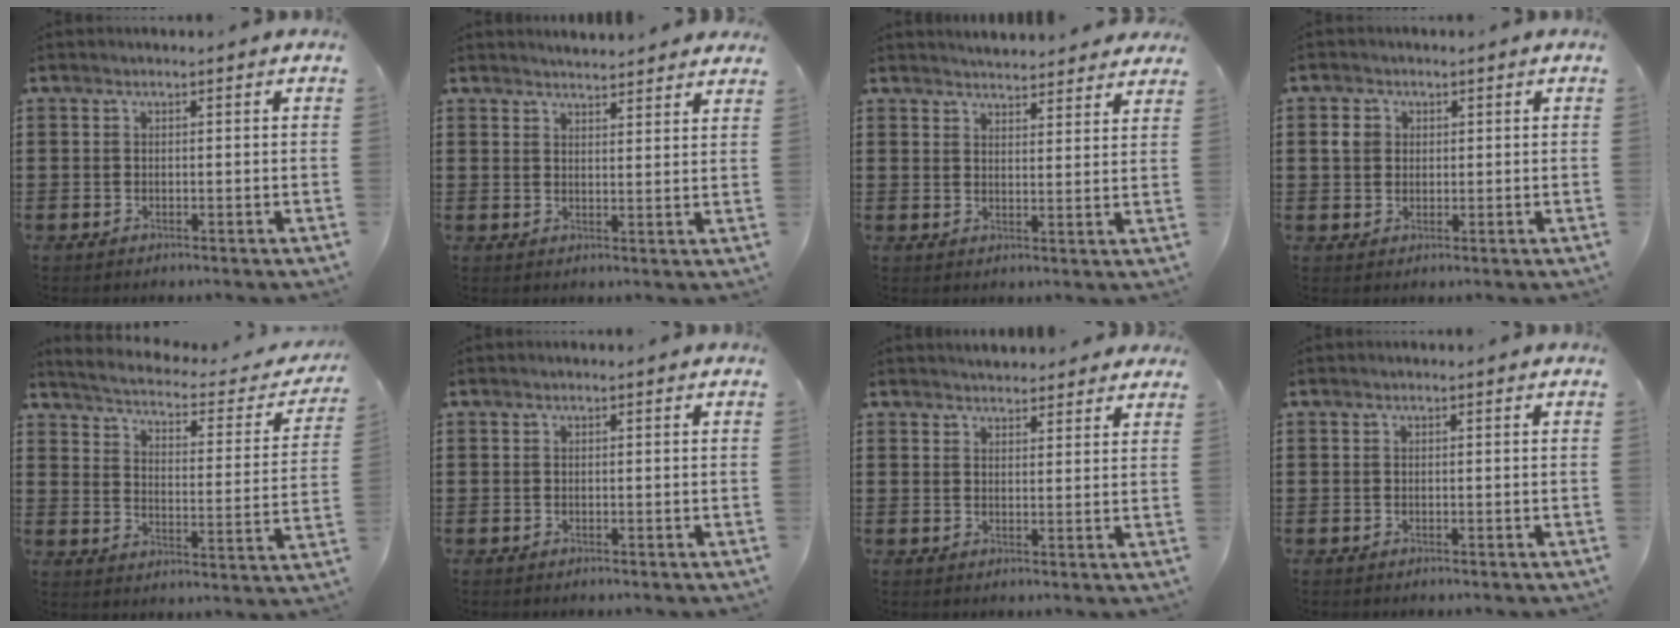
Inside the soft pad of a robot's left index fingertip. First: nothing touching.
{"total": 2.8, "force": [2.8, -0.1, 0.0], "torque": [-0.008, -0.009, 0.052]}
{"total": 3.6, "force": [3.6, 0.2, 0.2], "torque": [-0.006, -0.018, 0.065]}
{"total": 2.6, "force": [0.8, 2.3, 1.1], "torque": [-0.031, 0.010, 0.012]}
{"total": 2.7, "force": [2.5, 0.0, 0.9], "torque": [-0.039, -0.028, 0.032]}
{"total": 0.0}
{"total": 2.7, "force": [2.7, 0.5, 0.1], "torque": [-0.001, -0.006, 0.049]}
{"total": 0.0}